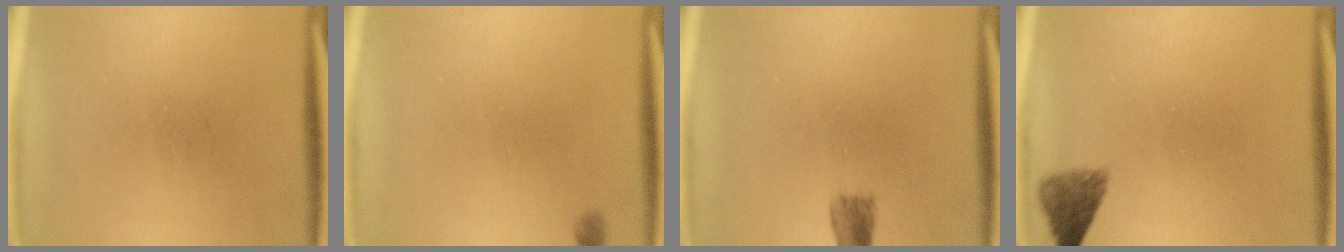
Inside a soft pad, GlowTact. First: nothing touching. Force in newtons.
{"total": 0.7}
{"total": 2.5}
{"total": 3.4}